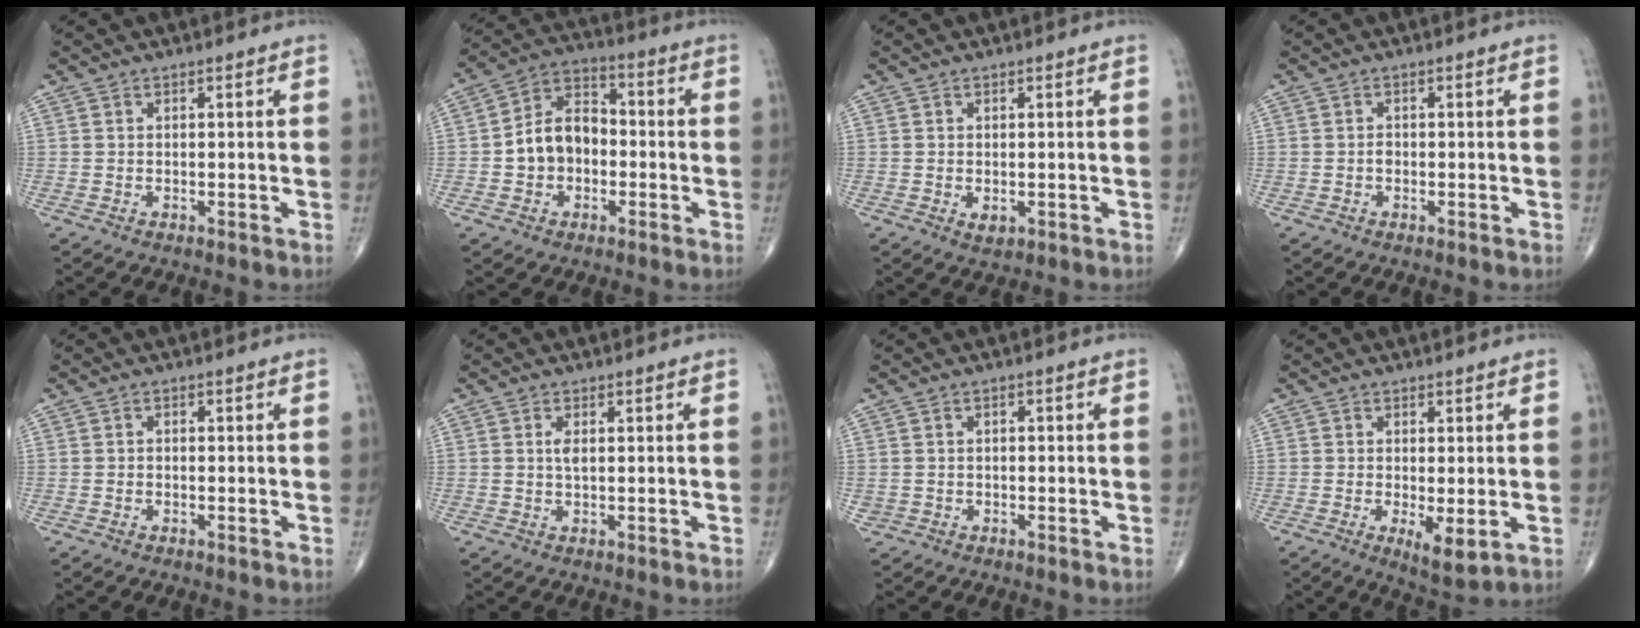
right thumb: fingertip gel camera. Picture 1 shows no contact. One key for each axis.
{"total": 10.3, "fx": -1.3, "fy": 7.7, "fz": 6.8, "tx": -0.094, "ty": 0.037, "tz": -0.036}
{"total": 1.6, "fx": -0.3, "fy": 1.1, "fz": 1.2, "tx": -0.016, "ty": -0.003, "tz": 0.000}
{"total": 0.9, "fx": -0.3, "fy": 0.7, "fz": 0.5, "tx": -0.005, "ty": 0.003, "tz": -0.008}
{"total": 0.5, "fx": -0.2, "fy": 0.4, "fz": 0.2, "tx": -0.002, "ty": 0.002, "tz": -0.007}
{"total": 0.9, "fx": 0.3, "fy": 0.1, "fz": 0.8, "tx": -0.020, "ty": -0.004, "tz": 0.006}
{"total": 1.3, "fx": -0.3, "fy": 1.2, "fz": 0.3, "tx": -0.001, "ty": 0.006, "tz": -0.006}
{"total": 5.3, "fx": -1.1, "fy": 1.8, "fz": 4.8, "tx": -0.081, "ty": -0.018, "tz": -0.013}